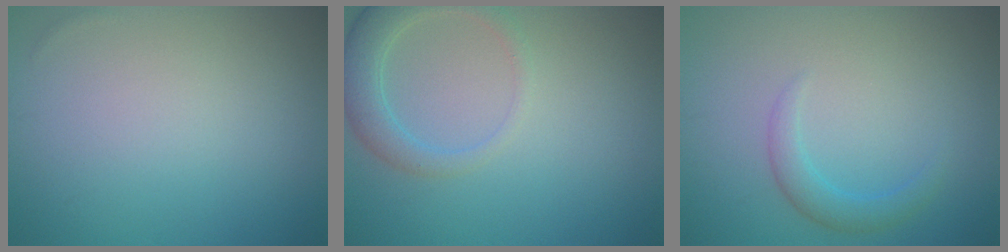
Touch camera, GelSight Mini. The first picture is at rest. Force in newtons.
{"total": 3.3, "press": 3.3, "slide": 0.4}
{"total": 1.9, "press": 1.9, "slide": 0.1}